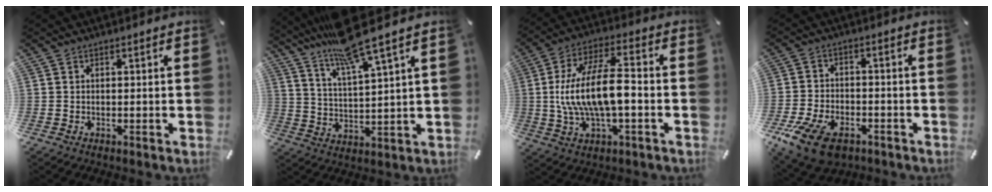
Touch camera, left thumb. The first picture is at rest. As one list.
[{"total": 12.7, "force": [10.5, 1.0, 7.0], "torque": [-0.153, -0.050, 0.182]}, {"total": 15.7, "force": [-1.6, 6.3, 14.3], "torque": [-0.285, 0.007, -0.031]}, {"total": 11.3, "force": [-6.6, 6.4, 6.5], "torque": [-0.138, 0.028, -0.121]}]